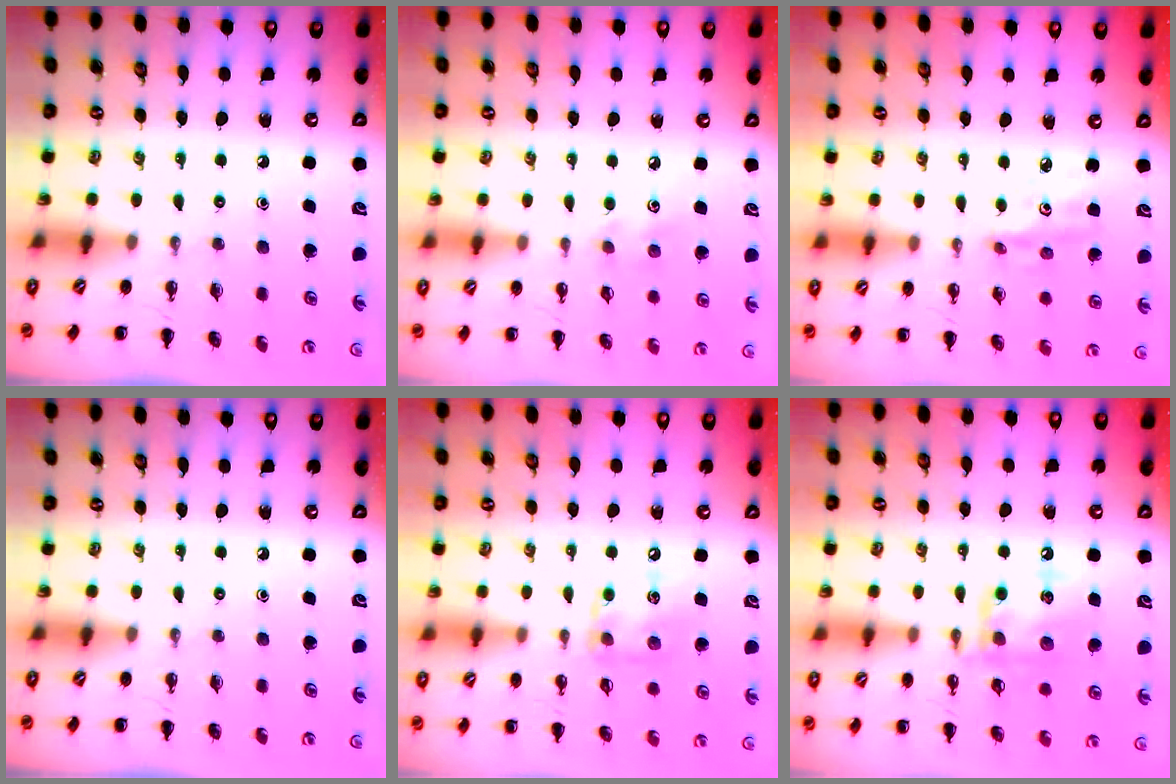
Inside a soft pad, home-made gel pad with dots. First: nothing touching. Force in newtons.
{"total": 4.4, "press": 4.3, "slide": 1.1}
{"total": 5.2, "press": 5.0, "slide": 1.5}
{"total": 0.0}
{"total": 10.6, "press": 10.5, "slide": 1.0}
{"total": 13.9, "press": 13.7, "slide": 1.8}